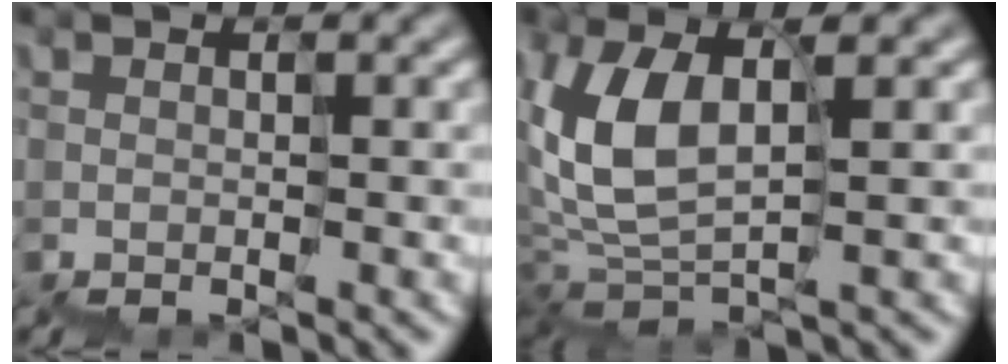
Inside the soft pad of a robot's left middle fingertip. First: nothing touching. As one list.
[{"total": 5.6, "force": [1.5, 3.5, 4.1], "torque": [-0.110, 0.010, 0.025]}]